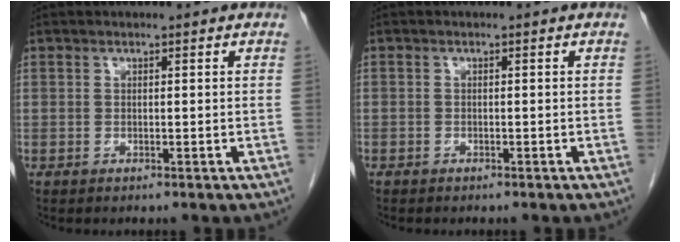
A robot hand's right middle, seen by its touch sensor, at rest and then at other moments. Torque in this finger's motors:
{"motor_torque": [1.03, -1.01, -0.40, -0.21]}